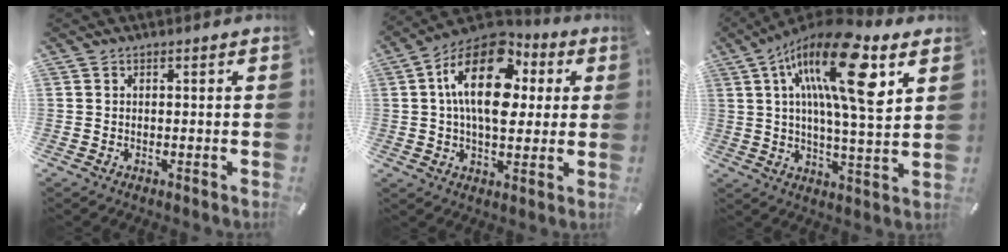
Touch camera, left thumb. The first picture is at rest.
{"total": 19.0, "force": [4.6, 11.6, 14.3], "torque": [-0.250, -0.018, 0.071]}
{"total": 21.0, "force": [9.1, 5.9, 17.9], "torque": [-0.307, -0.033, 0.131]}